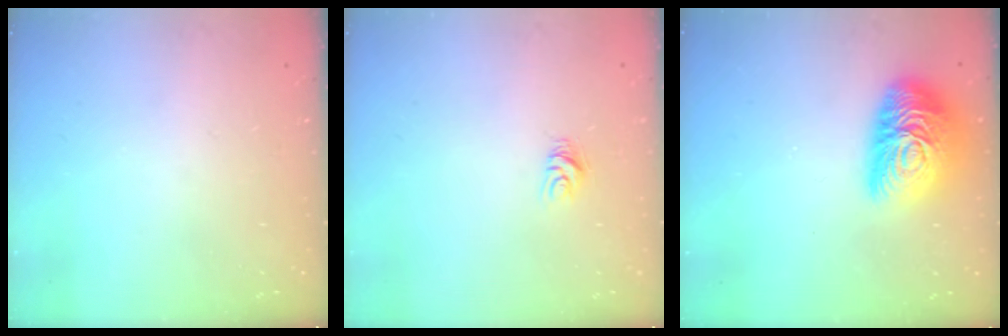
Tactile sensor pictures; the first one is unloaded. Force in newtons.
{"total": 5.0, "press": 5.0, "slide": 0.3}
{"total": 18.3, "press": 18.3, "slide": 1.1}